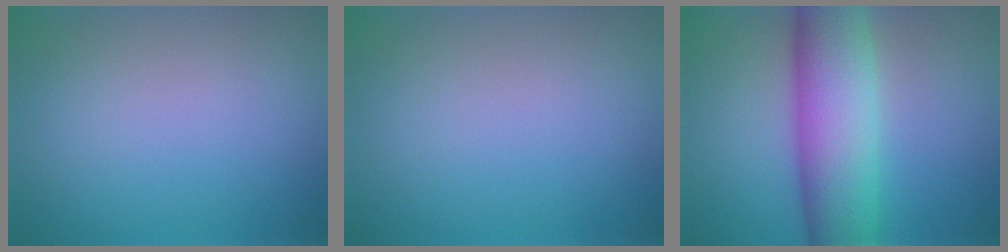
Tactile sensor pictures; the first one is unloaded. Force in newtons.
{"total": 0.0}
{"total": 10.1, "press": 10.1, "slide": 0.2}